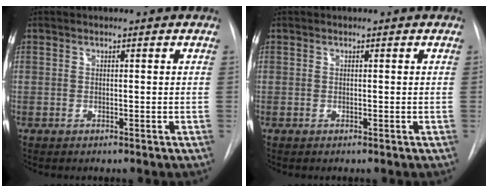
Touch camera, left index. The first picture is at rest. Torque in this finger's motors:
{"motor_torque": [0.19, 0.08, 0.01, 0.00]}